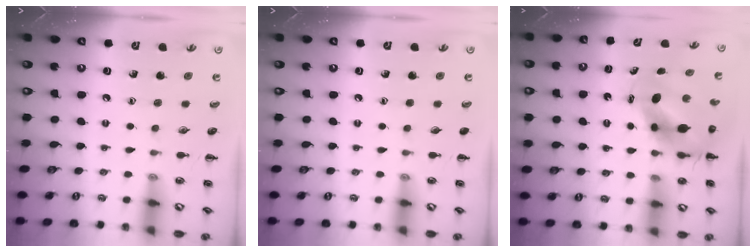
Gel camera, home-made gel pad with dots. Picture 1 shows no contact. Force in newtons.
{"total": 0.0}
{"total": 5.8, "press": 5.7, "slide": 1.2}